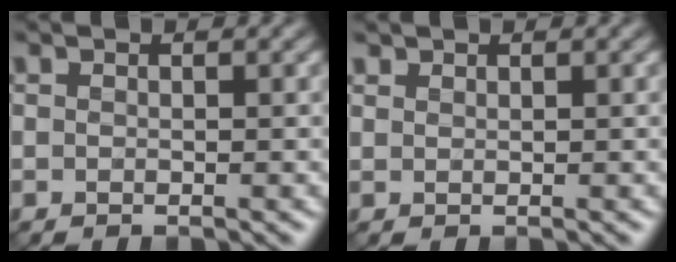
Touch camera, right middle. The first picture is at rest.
{"total": 0.8, "force": [0.8, 0.2, -0.2], "torque": [0.002, -0.001, 0.017]}